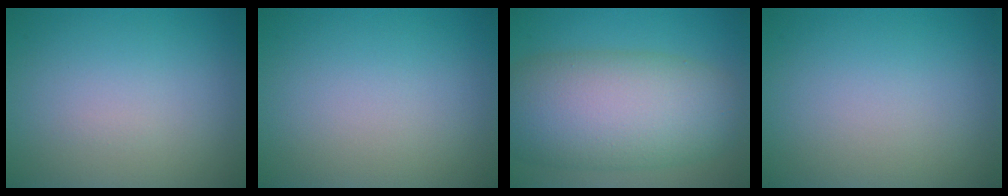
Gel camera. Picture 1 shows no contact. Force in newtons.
{"total": 0.0}
{"total": 10.9, "press": 10.9, "slide": 0.3}
{"total": 0.0}